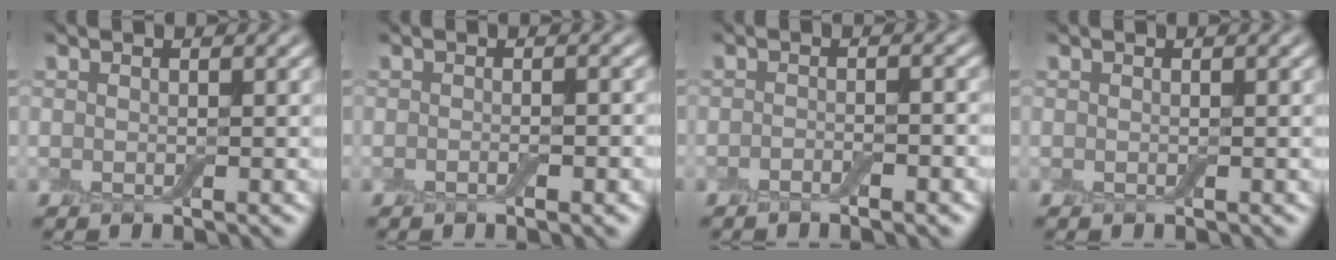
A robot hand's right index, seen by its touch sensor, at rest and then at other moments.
{"total": 1.7, "force": [-0.6, 0.4, 1.5], "torque": [-0.016, -0.001, -0.010]}
{"total": 2.1, "force": [-1.2, 0.4, 1.6], "torque": [-0.026, 0.002, -0.021]}
{"total": 0.0}